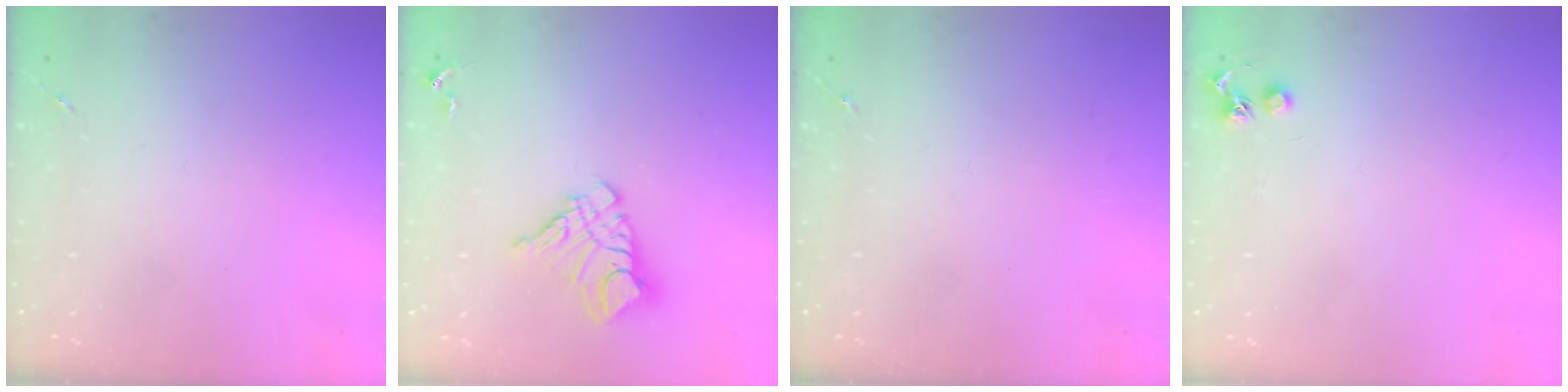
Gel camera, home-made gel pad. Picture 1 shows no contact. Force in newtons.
{"total": 12.1, "press": 12.0, "slide": 1.1}
{"total": 0.0}
{"total": 4.1, "press": 4.1, "slide": 0.5}